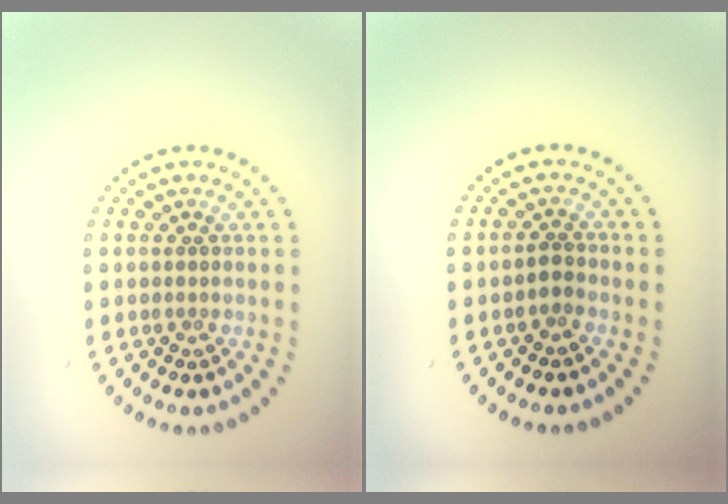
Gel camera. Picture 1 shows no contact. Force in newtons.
{"total": 1.1, "press": 0.8, "slide": 0.7}